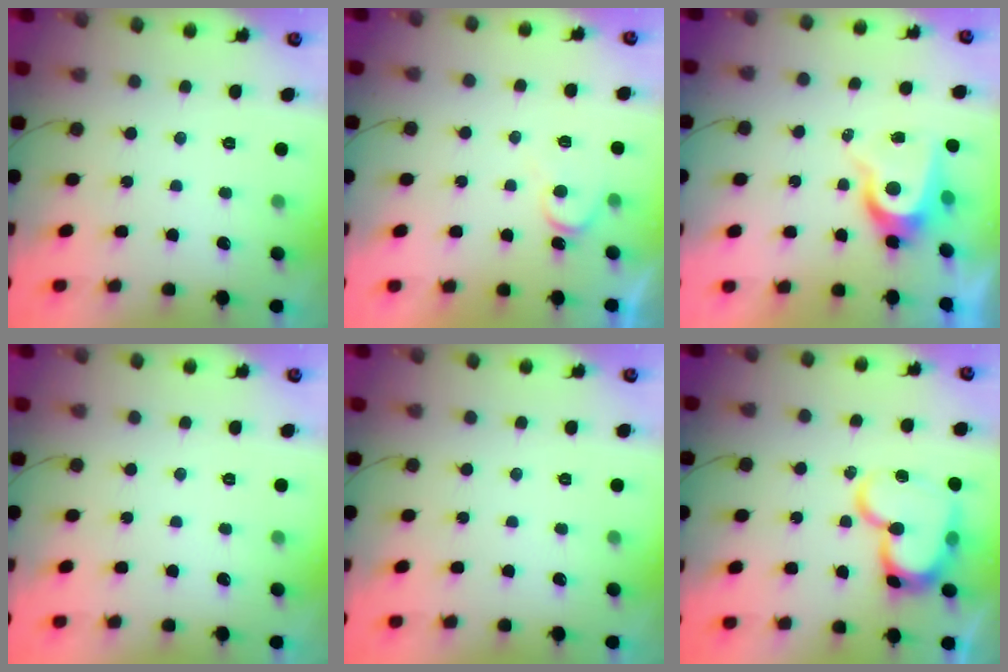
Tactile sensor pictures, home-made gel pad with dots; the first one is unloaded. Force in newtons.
{"total": 5.1, "press": 5.1, "slide": 0.4}
{"total": 8.5, "press": 8.5, "slide": 0.7}
{"total": 0.0}
{"total": 0.0}
{"total": 18.2, "press": 18.1, "slide": 1.8}